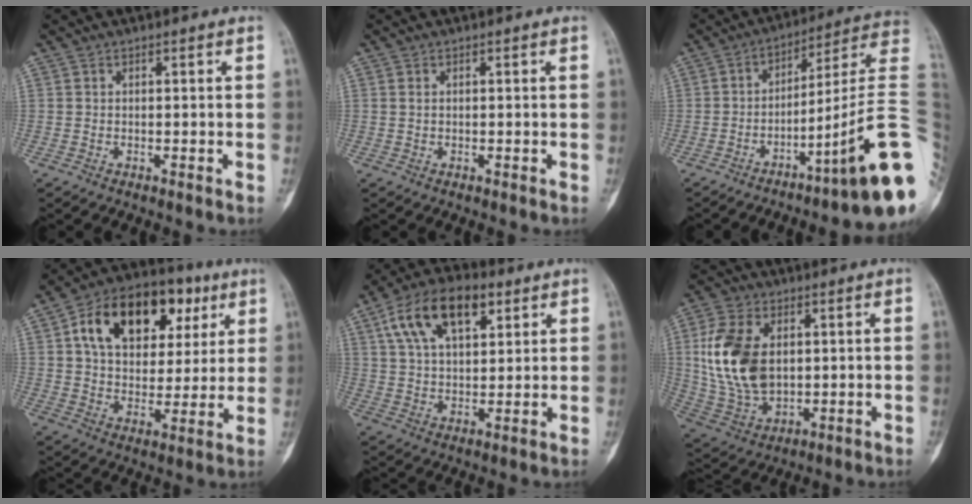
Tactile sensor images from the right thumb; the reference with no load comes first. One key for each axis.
{"total": 0.6, "fx": 0.2, "fy": 0.4, "fz": 0.4, "tx": -0.009, "ty": 0.002, "tz": 0.003}
{"total": 20.8, "fx": -6.2, "fy": 1.2, "fz": 19.8, "tx": -0.223, "ty": 0.048, "tz": -0.094}
{"total": 21.5, "fx": 8.1, "fy": 13.8, "fz": 14.3, "tx": -0.189, "ty": 0.005, "tz": 0.124}
{"total": 15.4, "fx": 7.1, "fy": 8.0, "fz": 11.1, "tx": -0.179, "ty": -0.001, "tz": 0.124}
{"total": 16.0, "fx": 2.5, "fy": 10.3, "fz": 12.1, "tx": -0.233, "ty": -0.007, "tz": 0.057}